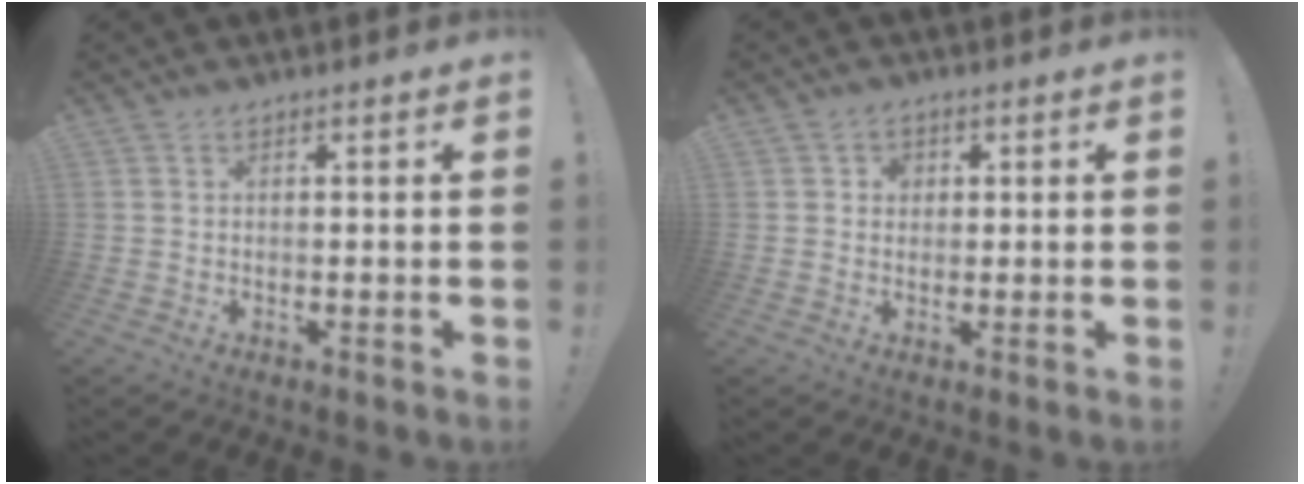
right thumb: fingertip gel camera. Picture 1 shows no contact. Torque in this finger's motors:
{"motor_torque": [0.01, 0.24, -0.02, -0.18, -0.05]}